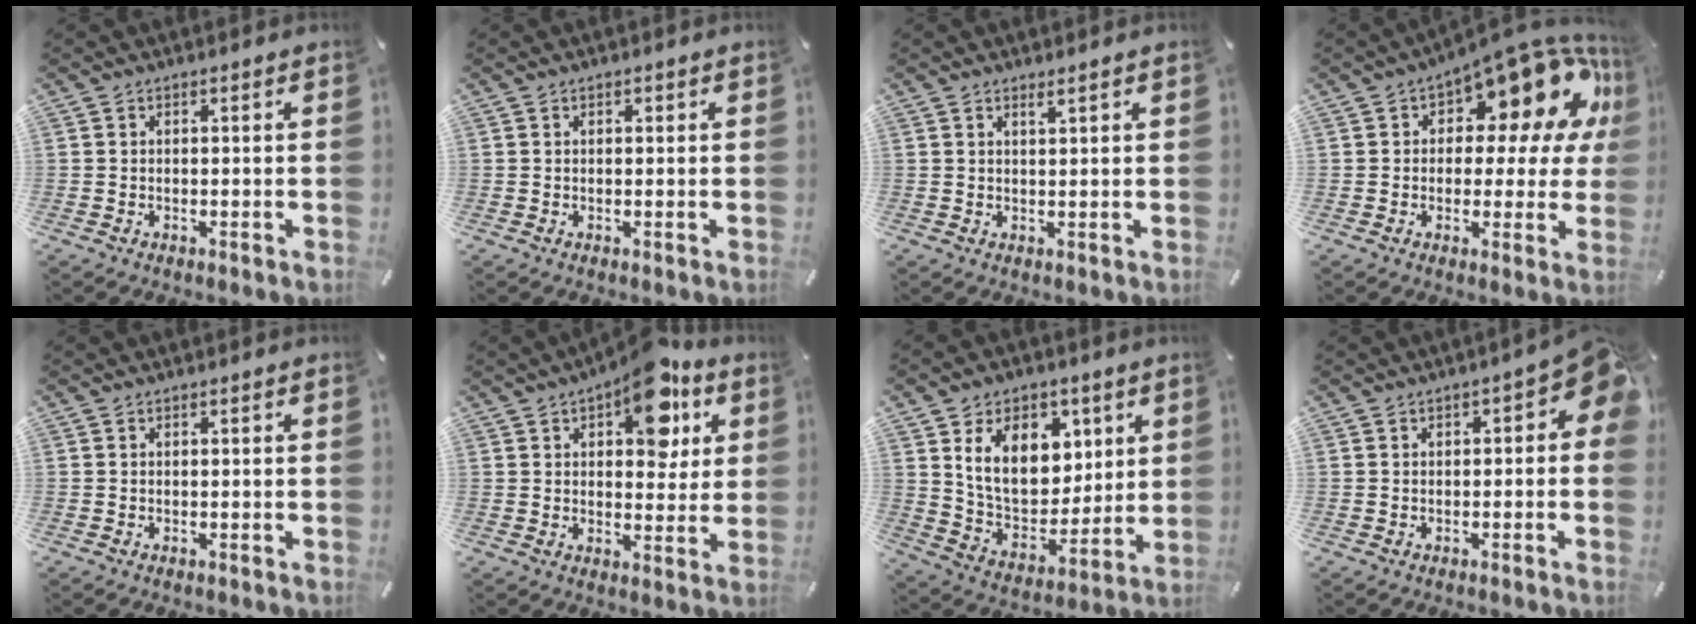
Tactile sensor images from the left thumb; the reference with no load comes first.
{"total": 0.6, "force": [0.2, 0.4, 0.3], "torque": [-0.007, 0.002, 0.003]}
{"total": 1.5, "force": [1.2, 0.1, 0.8], "torque": [-0.016, -0.002, 0.022]}
{"total": 17.5, "force": [10.0, 8.4, 11.7], "torque": [-0.147, -0.081, 0.166]}
{"total": 0.0}
{"total": 13.9, "force": [7.4, 7.0, 9.4], "torque": [-0.122, -0.031, 0.126]}
{"total": 15.4, "force": [6.2, 11.3, 8.4], "torque": [-0.145, -0.022, 0.118]}
{"total": 5.1, "force": [0.3, 2.6, 4.4], "torque": [-0.057, 0.001, 0.002]}